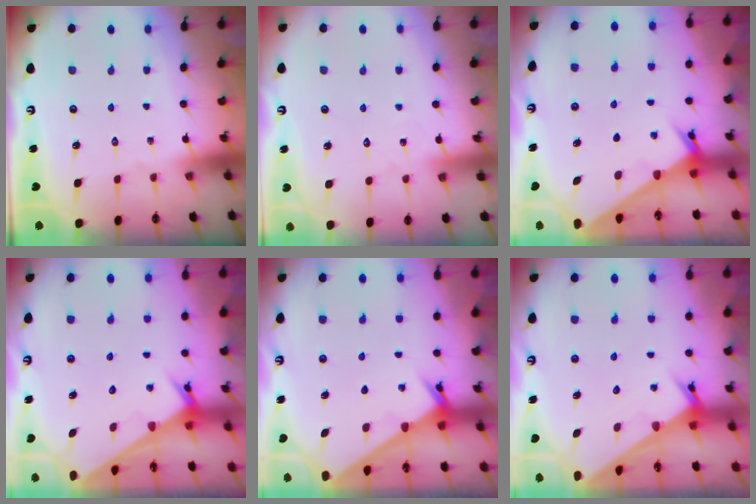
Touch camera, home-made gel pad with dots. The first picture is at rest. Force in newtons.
{"total": 3.9, "press": 3.8, "slide": 0.4}
{"total": 2.2, "press": 2.1, "slide": 0.3}
{"total": 2.6, "press": 2.6, "slide": 0.1}
{"total": 2.5, "press": 2.5, "slide": 0.2}
{"total": 2.5, "press": 2.5, "slide": 0.1}